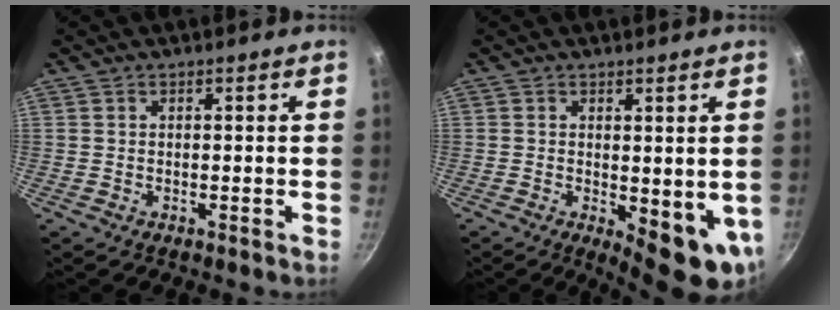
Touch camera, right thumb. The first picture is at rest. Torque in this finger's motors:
{"motor_torque": [-0.46, 0.96, 0.09, -0.06, 0.23]}